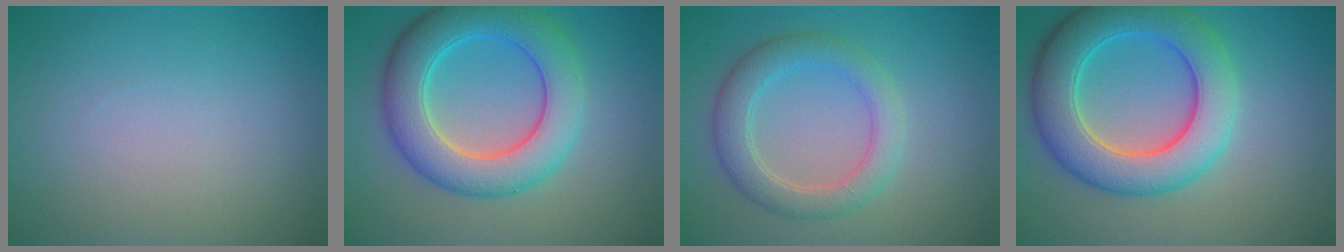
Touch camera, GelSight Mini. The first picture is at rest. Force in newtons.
{"total": 7.7, "press": 7.7, "slide": 0.3}
{"total": 4.0, "press": 4.0, "slide": 0.1}
{"total": 8.3, "press": 8.3, "slide": 0.5}